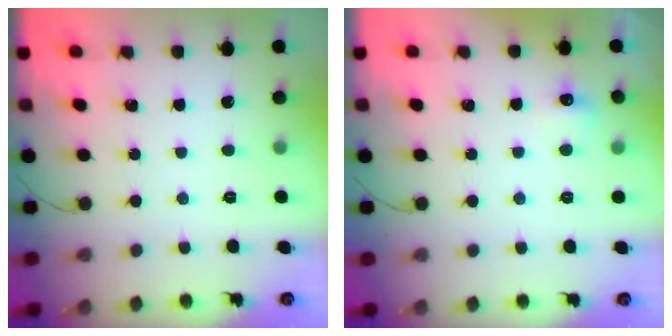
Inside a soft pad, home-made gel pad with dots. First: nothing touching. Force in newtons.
{"total": 5.0, "press": 4.8, "slide": 1.4}